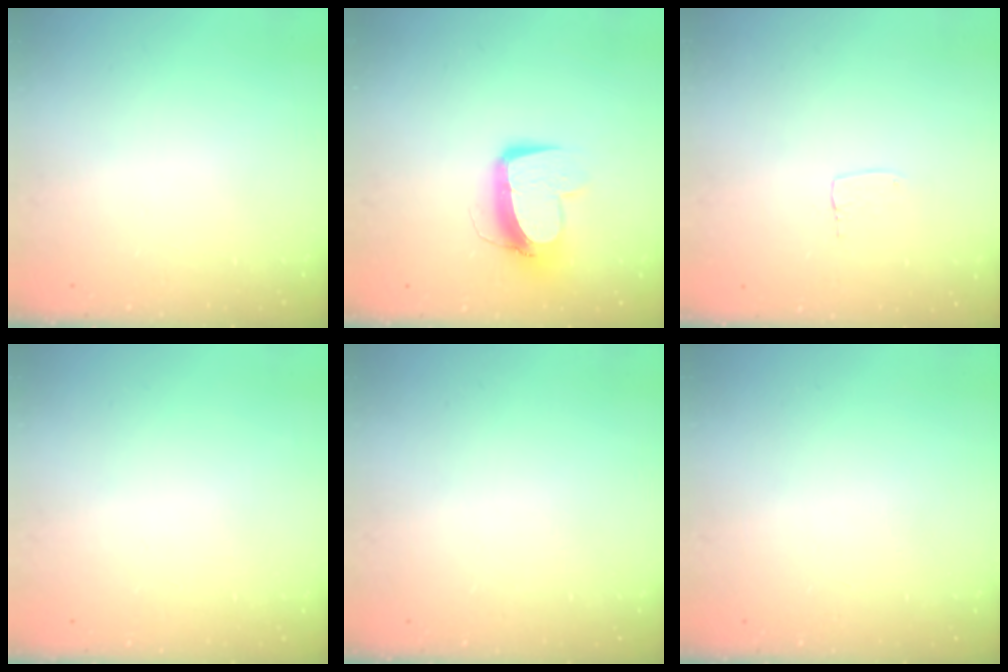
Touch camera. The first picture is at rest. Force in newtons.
{"total": 11.4, "press": 11.3, "slide": 1.5}
{"total": 3.8, "press": 3.8, "slide": 0.1}
{"total": 0.0}
{"total": 0.0}
{"total": 0.0}